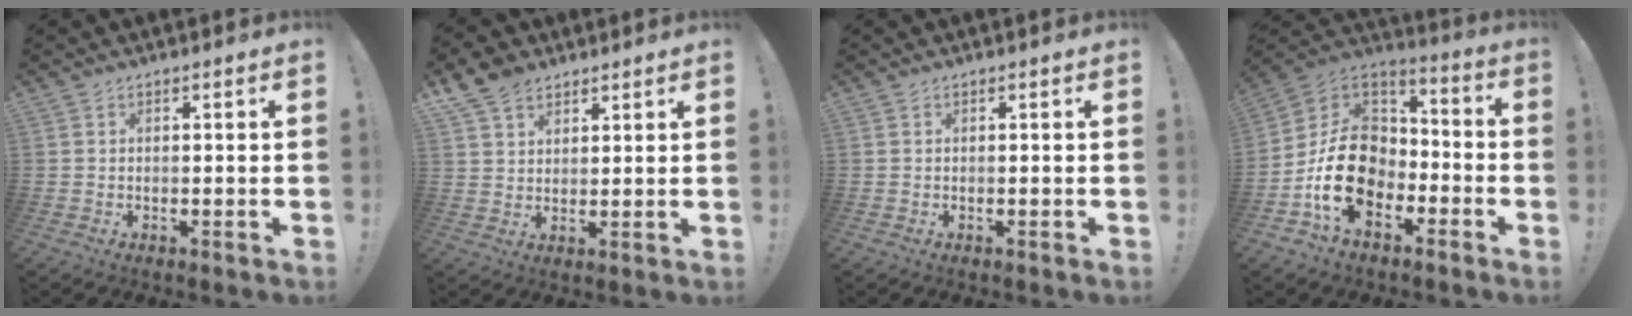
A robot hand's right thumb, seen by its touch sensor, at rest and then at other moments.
{"total": 7.9, "force": [5.5, 4.9, 2.7], "torque": [-0.046, -0.026, 0.109]}
{"total": 0.0}
{"total": 18.9, "force": [-5.9, 13.8, 11.5], "torque": [-0.212, 0.036, -0.092]}